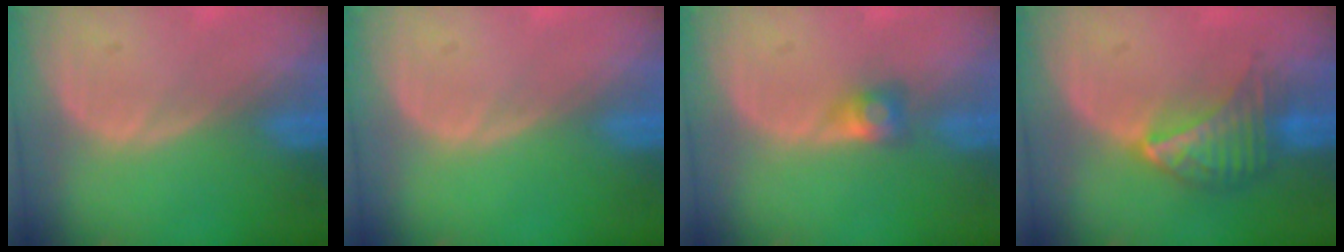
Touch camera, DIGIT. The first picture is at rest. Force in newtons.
{"total": 0.0}
{"total": 2.6, "press": 2.4, "slide": 1.0}
{"total": 7.0, "press": 6.2, "slide": 3.2}